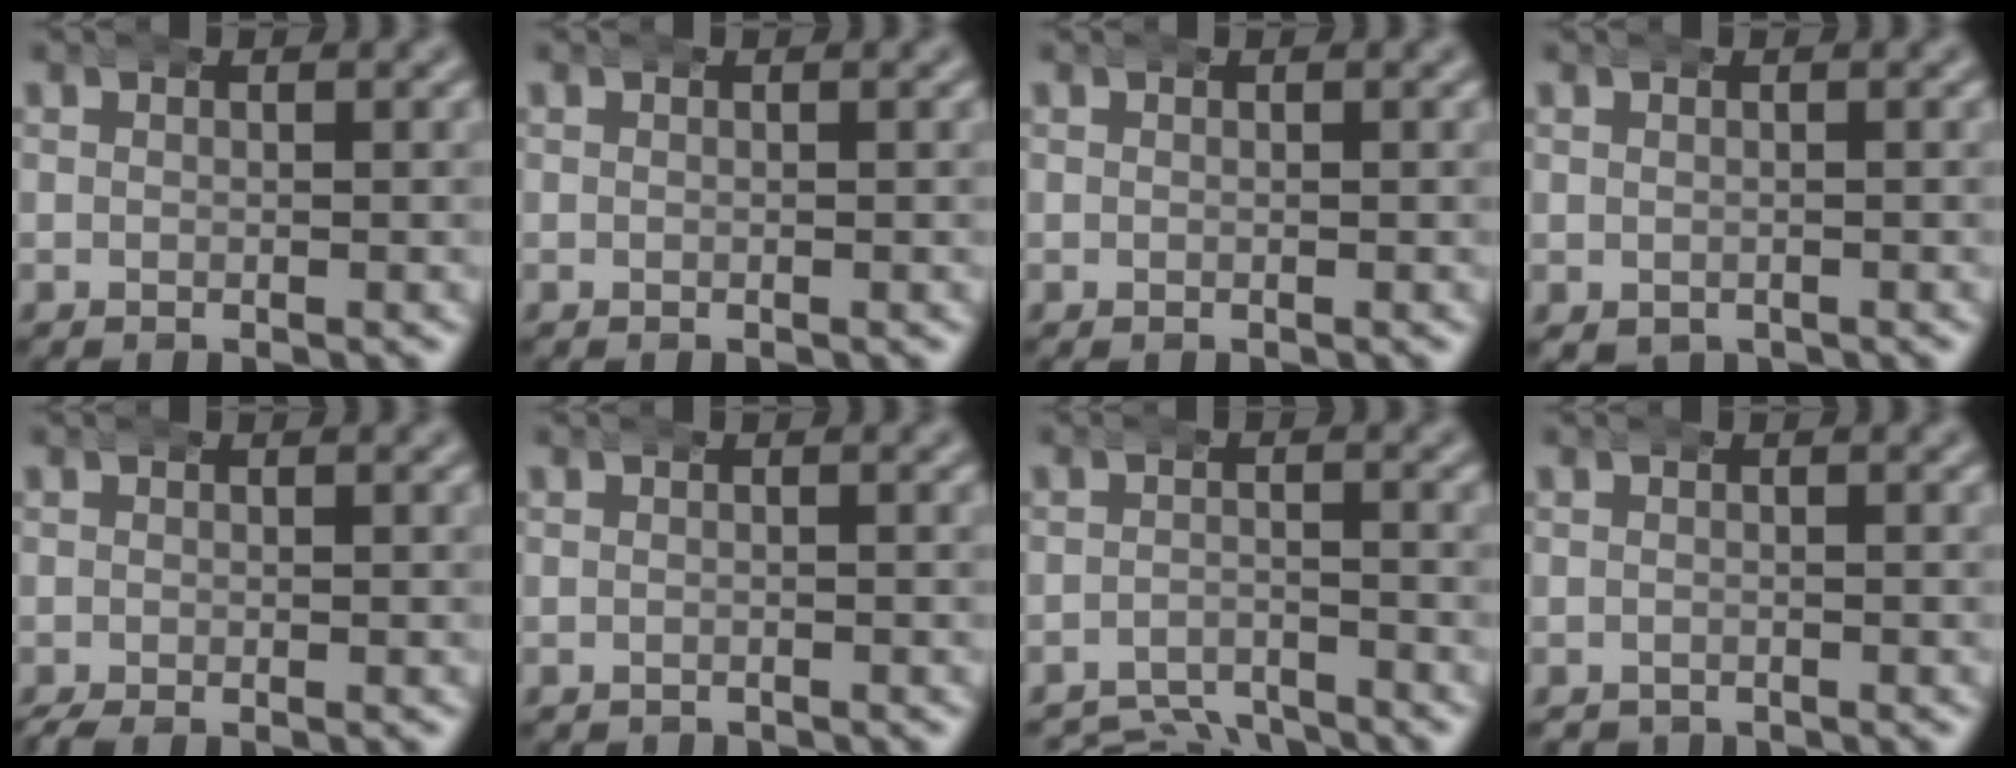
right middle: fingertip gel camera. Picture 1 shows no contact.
{"total": 0.0}
{"total": 0.0}
{"total": 2.0, "force": [-0.9, 1.6, 0.8], "torque": [-0.020, -0.014, -0.006]}
{"total": 1.1, "force": [-0.9, 0.4, 0.5], "torque": [-0.012, -0.006, -0.012]}
{"total": 0.9, "force": [-0.9, 0.2, -0.1], "torque": [-0.002, -0.006, -0.009]}
{"total": 5.0, "force": [-4.7, 1.7, 0.8], "torque": [0.002, -0.015, -0.082]}
{"total": 1.5, "force": [-1.3, 0.8, 0.0], "torque": [-0.002, -0.010, -0.016]}